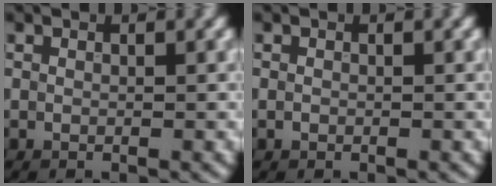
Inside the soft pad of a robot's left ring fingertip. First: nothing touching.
{"total": 0.0}